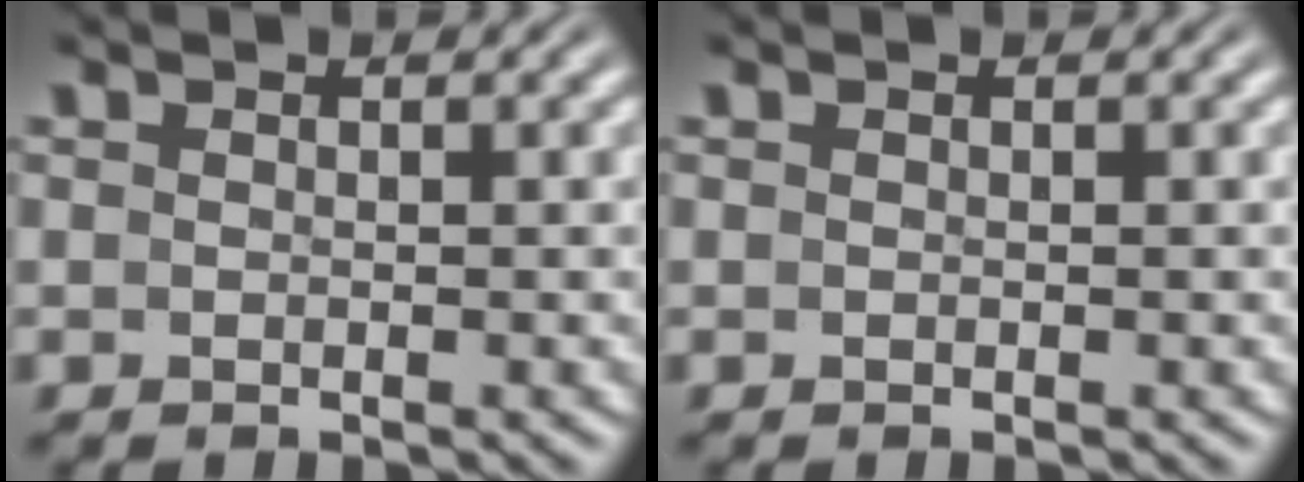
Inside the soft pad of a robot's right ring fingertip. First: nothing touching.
{"total": 0.0}